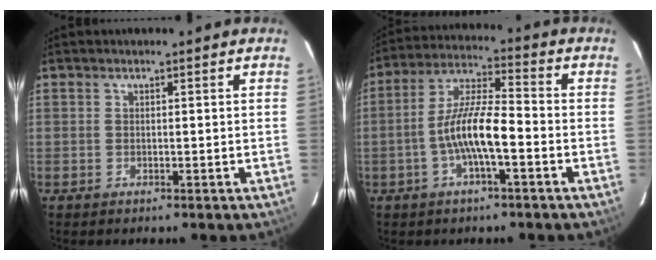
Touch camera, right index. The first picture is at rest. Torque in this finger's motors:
{"motor_torque": [0.31, 0.08, 0.30, 0.13]}